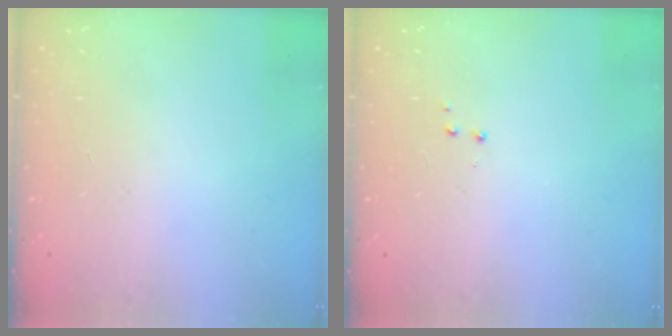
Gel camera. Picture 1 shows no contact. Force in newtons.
{"total": 2.8, "press": 2.7, "slide": 0.5}